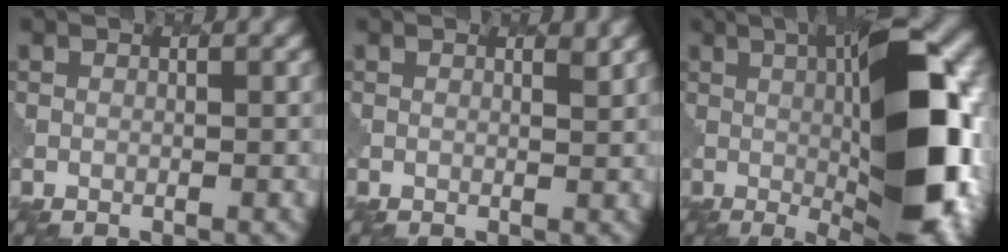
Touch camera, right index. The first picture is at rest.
{"total": 1.5, "force": [1.2, -0.9, -0.3], "torque": [-0.001, 0.001, 0.004]}
{"total": 14.2, "force": [0.4, 4.3, 13.5], "torque": [-0.175, 0.005, -0.006]}